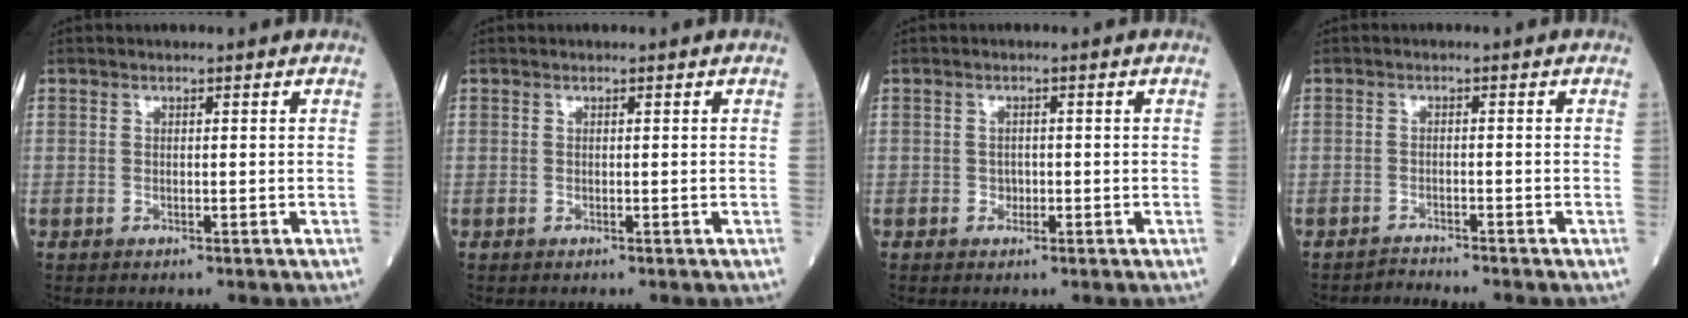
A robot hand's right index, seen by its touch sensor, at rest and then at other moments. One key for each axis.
{"total": 0.0}
{"total": 1.3, "fx": -0.4, "fy": 1.1, "fz": 0.6, "tx": -0.007, "ty": 0.004, "tz": -0.006}
{"total": 1.8, "fx": -1.6, "fy": -0.6, "fz": -0.7, "tx": 0.015, "ty": -0.011, "tz": -0.027}